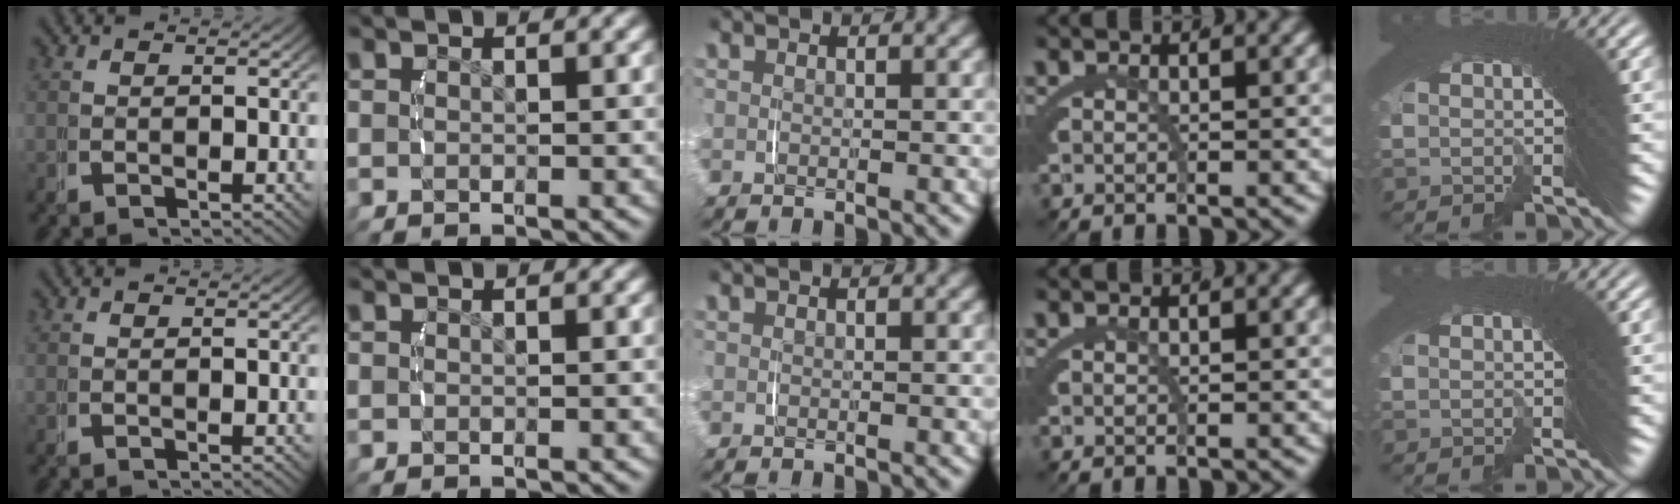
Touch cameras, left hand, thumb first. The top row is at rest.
{}